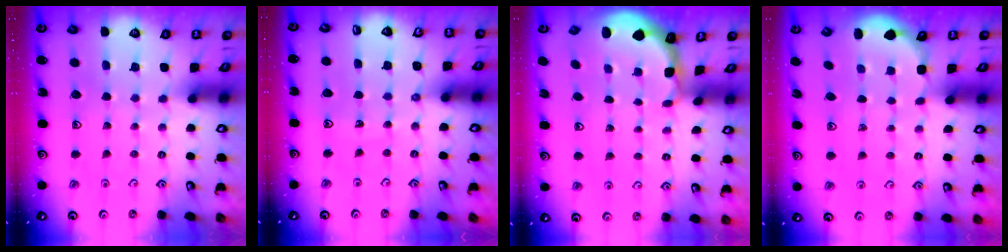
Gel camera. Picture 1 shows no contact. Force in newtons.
{"total": 4.7, "press": 4.5, "slide": 1.4}
{"total": 1.3, "press": 1.2, "slide": 0.2}
{"total": 2.6, "press": 2.2, "slide": 1.5}